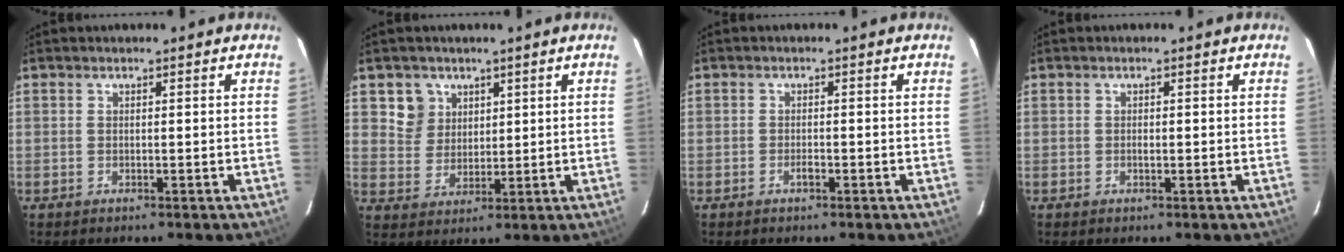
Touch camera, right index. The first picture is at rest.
{"total": 6.1, "force": [2.9, 5.3, 0.9], "torque": [-0.014, 0.012, 0.062]}
{"total": 1.2, "force": [-0.8, 0.5, 0.8], "torque": [-0.016, 0.000, -0.013]}
{"total": 0.7, "force": [-0.2, 0.3, 0.6], "torque": [-0.011, 0.001, -0.003]}